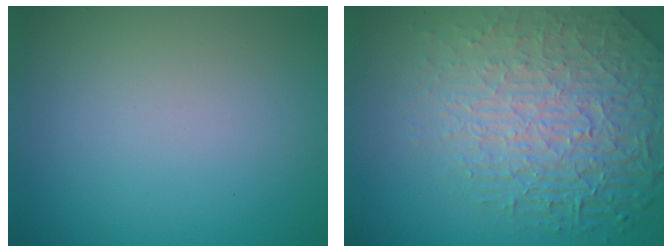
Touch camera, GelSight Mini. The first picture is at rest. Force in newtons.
{"total": 8.8, "press": 6.0, "slide": 6.4}